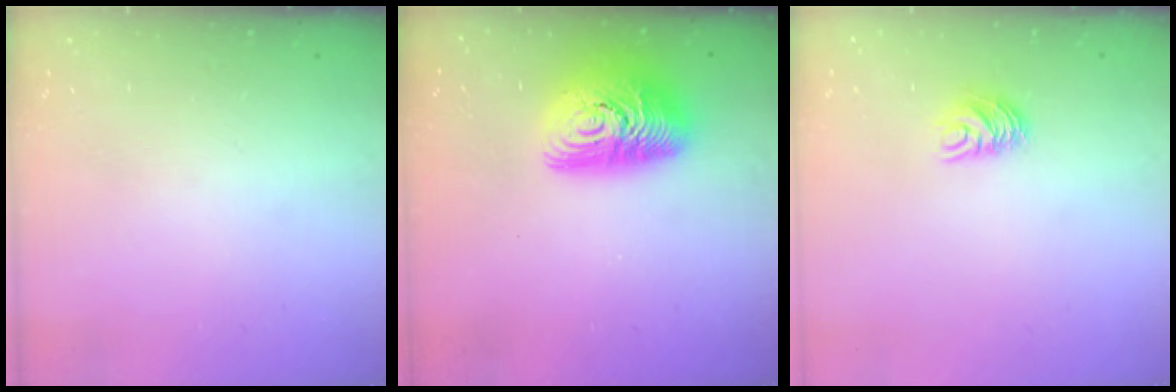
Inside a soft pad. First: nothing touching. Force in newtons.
{"total": 14.6, "press": 14.6, "slide": 0.9}
{"total": 6.8, "press": 6.8, "slide": 0.5}